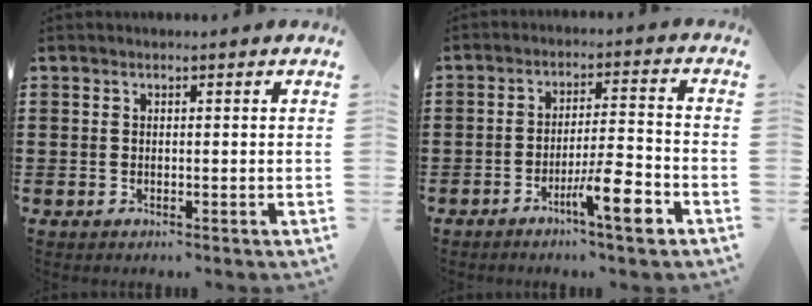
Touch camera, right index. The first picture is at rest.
{"total": 8.1, "force": [-4.8, 0.9, 6.4], "torque": [-0.112, -0.002, -0.085]}